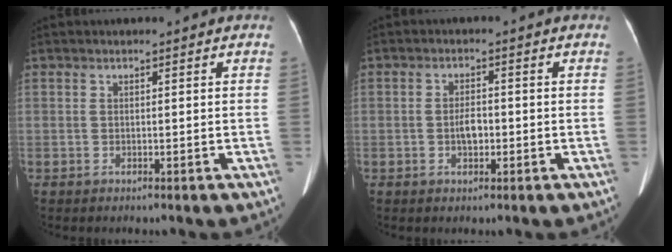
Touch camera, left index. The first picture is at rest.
{"total": 2.5, "force": [-0.6, 1.2, 2.1], "torque": [-0.039, 0.006, -0.011]}